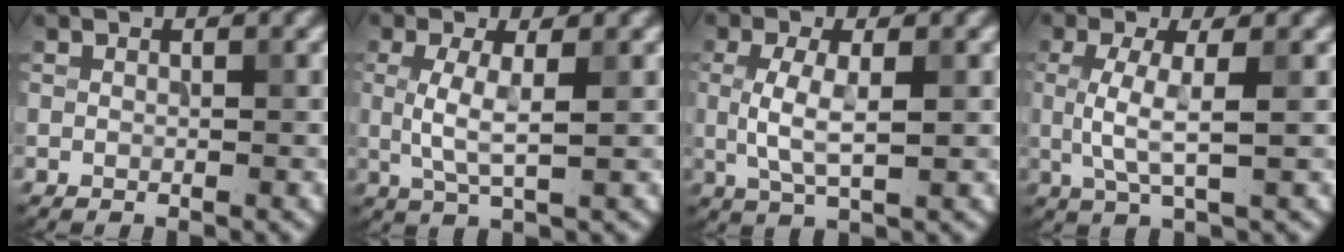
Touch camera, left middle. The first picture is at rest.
{"total": 3.2, "force": [0.3, 0.8, 3.1], "torque": [-0.071, -0.002, 0.005]}
{"total": 3.7, "force": [0.1, 1.2, 3.5], "torque": [-0.078, -0.001, 0.003]}
{"total": 3.6, "force": [0.1, 0.8, 3.5], "torque": [-0.078, -0.001, 0.003]}